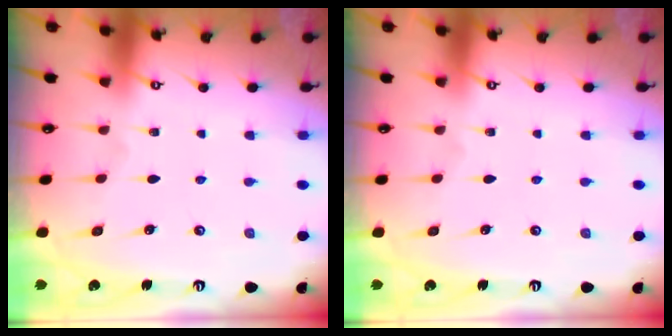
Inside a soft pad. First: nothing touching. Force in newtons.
{"total": 0.0}